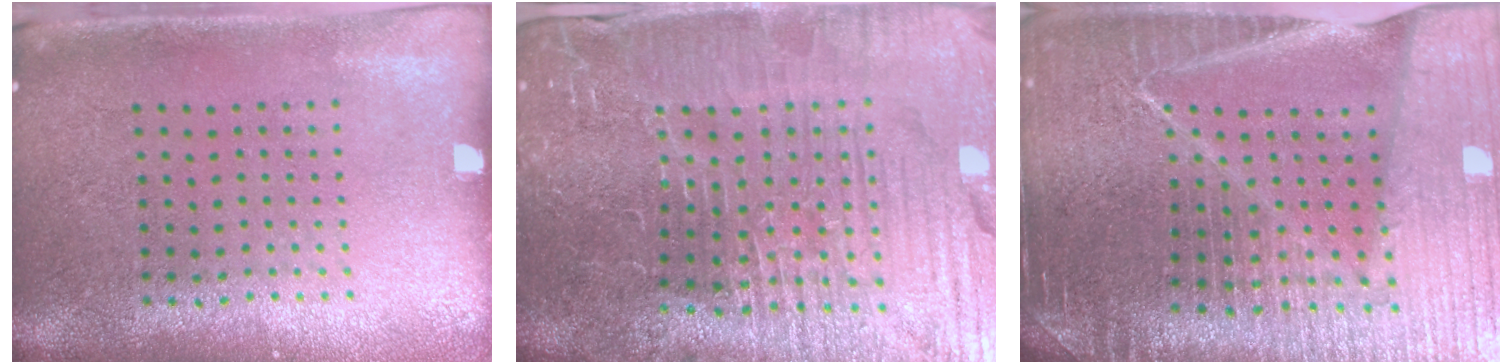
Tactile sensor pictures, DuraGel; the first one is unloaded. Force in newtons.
{"total": 5.3, "press": 5.1, "slide": 1.4}
{"total": 5.3, "press": 4.8, "slide": 2.1}